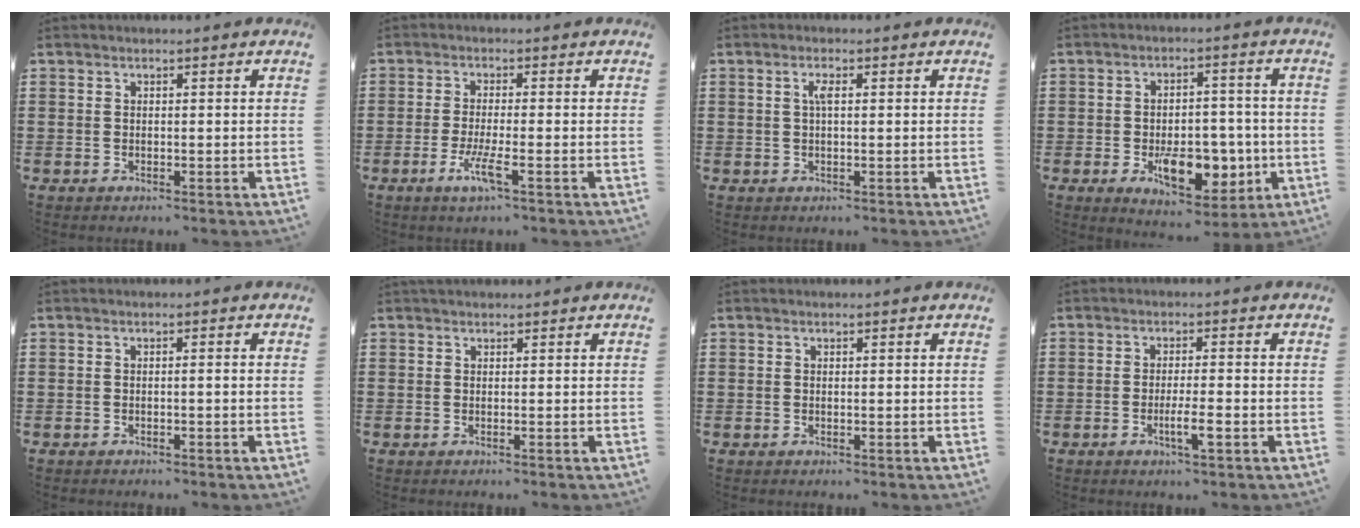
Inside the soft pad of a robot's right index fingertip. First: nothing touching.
{"total": 4.6, "force": [-2.2, 0.4, 4.0], "torque": [-0.087, -0.015, -0.043]}
{"total": 2.0, "force": [0.4, 0.5, 1.8], "torque": [-0.037, 0.004, 0.005]}
{"total": 10.4, "force": [-3.1, 6.1, 7.9], "torque": [-0.125, 0.001, -0.049]}
{"total": 0.6, "force": [-0.6, 0.0, 0.3], "torque": [-0.007, -0.002, -0.011]}
{"total": 0.0}
{"total": 0.0}
{"total": 3.6, "force": [-1.5, 0.1, 3.2], "torque": [-0.055, -0.005, -0.027]}